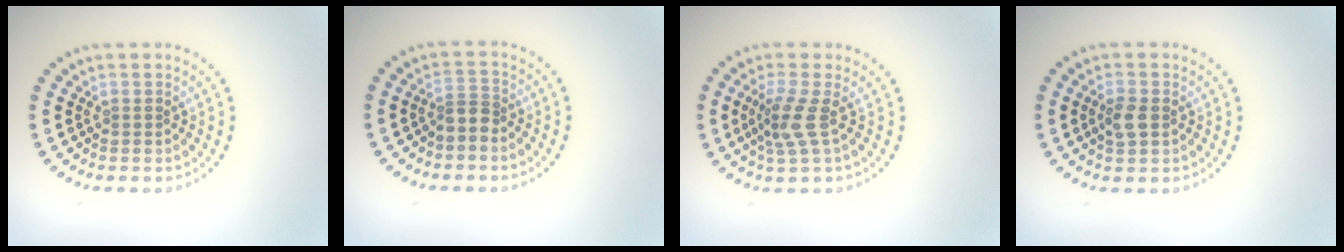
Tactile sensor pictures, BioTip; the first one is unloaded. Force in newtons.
{"total": 1.9, "press": 1.4, "slide": 1.3}
{"total": 2.8, "press": 2.1, "slide": 1.9}
{"total": 1.9, "press": 1.9, "slide": 0.3}